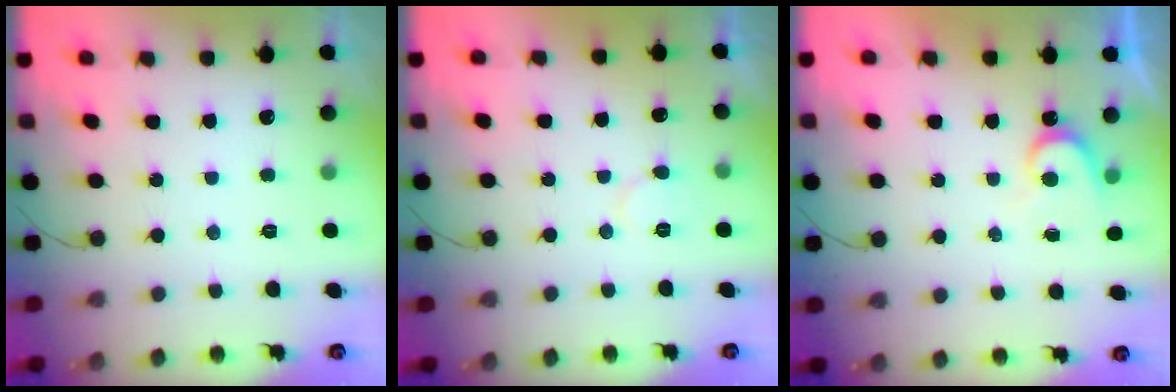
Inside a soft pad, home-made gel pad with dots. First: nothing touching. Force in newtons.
{"total": 4.8, "press": 4.8, "slide": 0.4}
{"total": 4.8, "press": 4.8, "slide": 0.7}